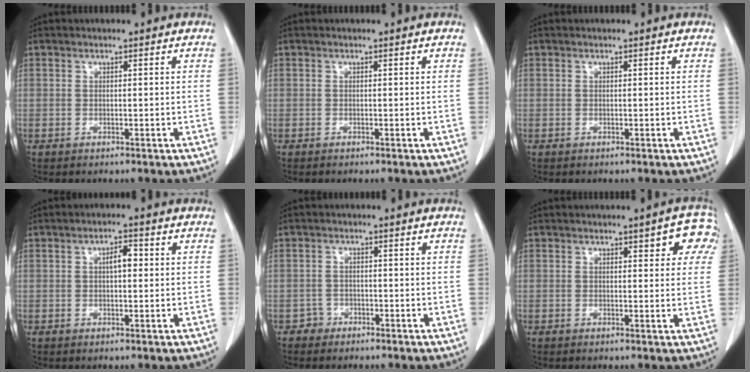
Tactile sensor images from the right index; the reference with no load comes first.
{"total": 0.0}
{"total": 0.0}
{"total": 2.8, "force": [0.4, 1.0, 2.5], "torque": [-0.041, 0.005, 0.005]}
{"total": 1.8, "force": [-1.2, 1.3, -0.4], "torque": [0.010, 0.009, -0.028]}
{"total": 5.4, "force": [2.5, 1.9, 4.4], "torque": [-0.036, 0.011, 0.020]}